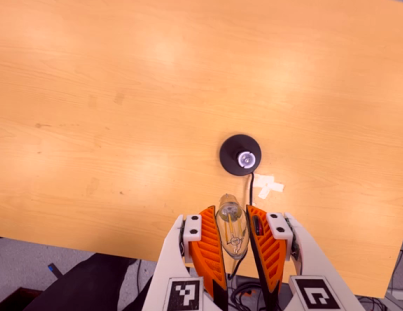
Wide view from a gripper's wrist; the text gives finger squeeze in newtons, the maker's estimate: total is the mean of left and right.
{"total": 13.4, "left": 14.9, "right": 11.9}